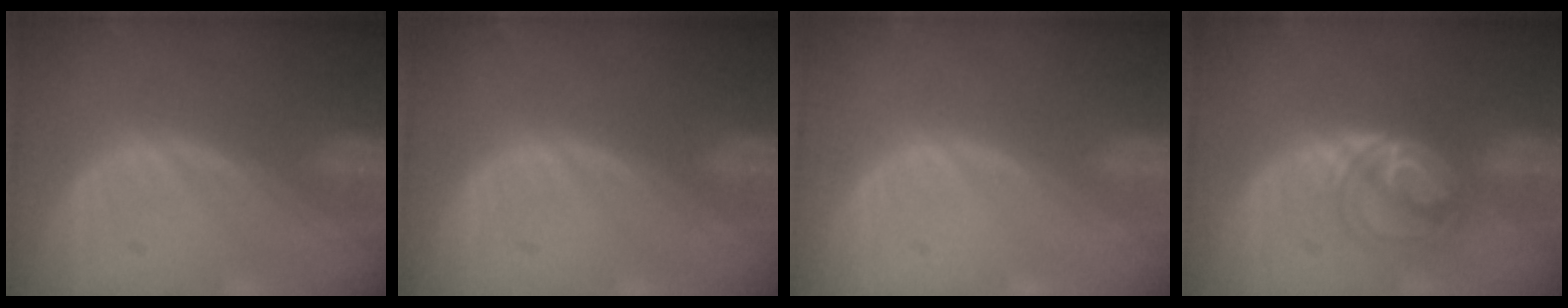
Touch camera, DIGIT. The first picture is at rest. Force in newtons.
{"total": 0.0}
{"total": 0.0}
{"total": 6.0, "press": 5.6, "slide": 2.2}